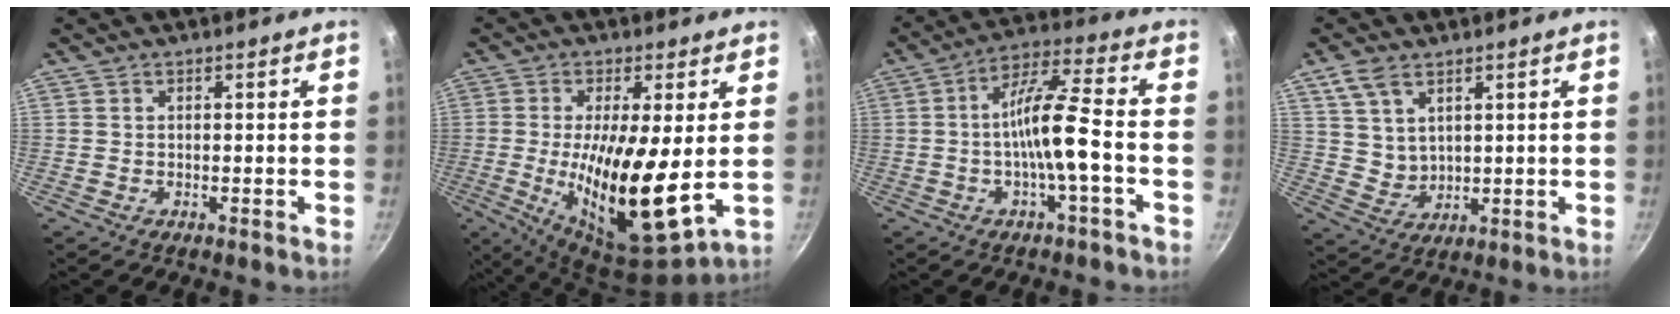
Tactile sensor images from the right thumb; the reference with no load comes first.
{"total": 16.9, "force": [-0.4, 4.8, 16.2], "torque": [-0.284, -0.024, -0.002]}
{"total": 11.3, "force": [-2.4, 1.9, 10.9], "torque": [-0.196, 0.035, -0.048]}
{"total": 6.7, "force": [3.9, 4.1, 3.7], "torque": [-0.056, -0.018, 0.085]}